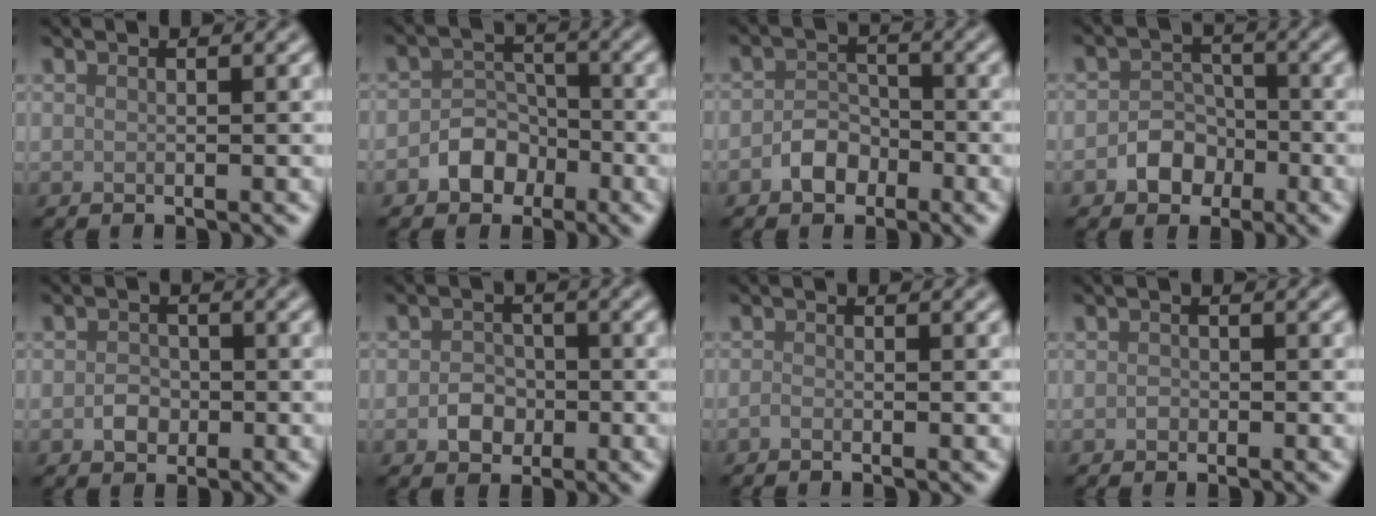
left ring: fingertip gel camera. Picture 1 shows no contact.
{"total": 3.3, "force": [-1.7, 2.5, 1.2], "torque": [-0.009, 0.007, -0.031]}
{"total": 2.7, "force": [-1.5, 2.0, 1.1], "torque": [-0.014, 0.007, -0.030]}
{"total": 3.1, "force": [-1.4, 2.5, 1.2], "torque": [-0.008, 0.006, -0.023]}
{"total": 1.7, "force": [-0.5, 1.4, 0.8], "torque": [-0.009, 0.000, -0.014]}
{"total": 2.3, "force": [-0.8, 1.9, 1.0], "torque": [-0.011, 0.000, -0.019]}
{"total": 0.5, "force": [-0.4, 0.1, 0.3], "torque": [-0.006, -0.001, -0.010]}
{"total": 0.6, "force": [-0.2, 0.5, 0.2], "torque": [-0.001, -0.003, -0.006]}